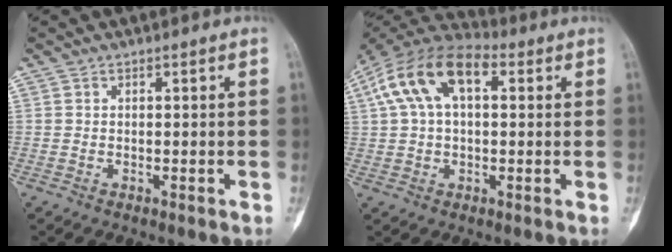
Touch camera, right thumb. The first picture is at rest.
{"total": 15.0, "force": [4.2, 8.3, 11.8], "torque": [-0.221, 0.038, 0.067]}